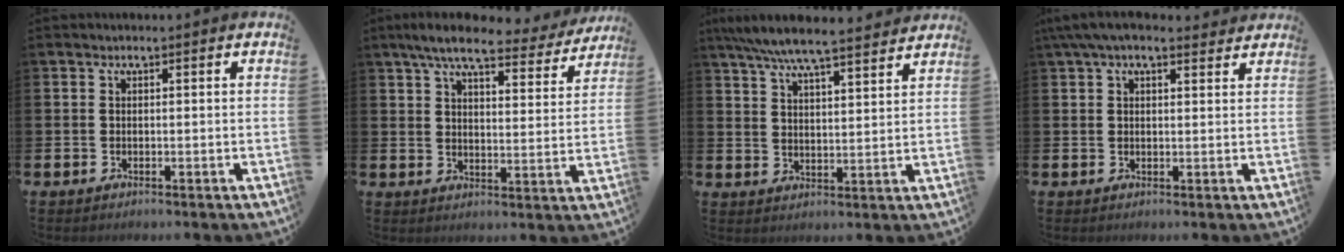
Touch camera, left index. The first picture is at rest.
{"total": 7.8, "force": [6.8, 1.3, 3.5], "torque": [-0.075, -0.031, 0.116]}
{"total": 7.2, "force": [6.8, 0.5, 2.4], "torque": [-0.061, -0.038, 0.120]}
{"total": 4.6, "force": [3.6, 1.4, 2.4], "torque": [-0.049, -0.003, 0.065]}